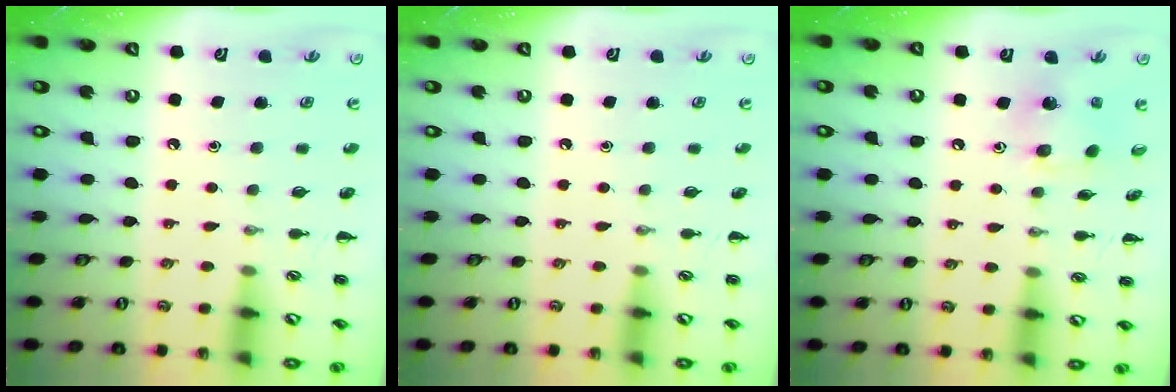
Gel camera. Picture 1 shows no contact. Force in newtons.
{"total": 0.0}
{"total": 4.8, "press": 4.7, "slide": 1.0}